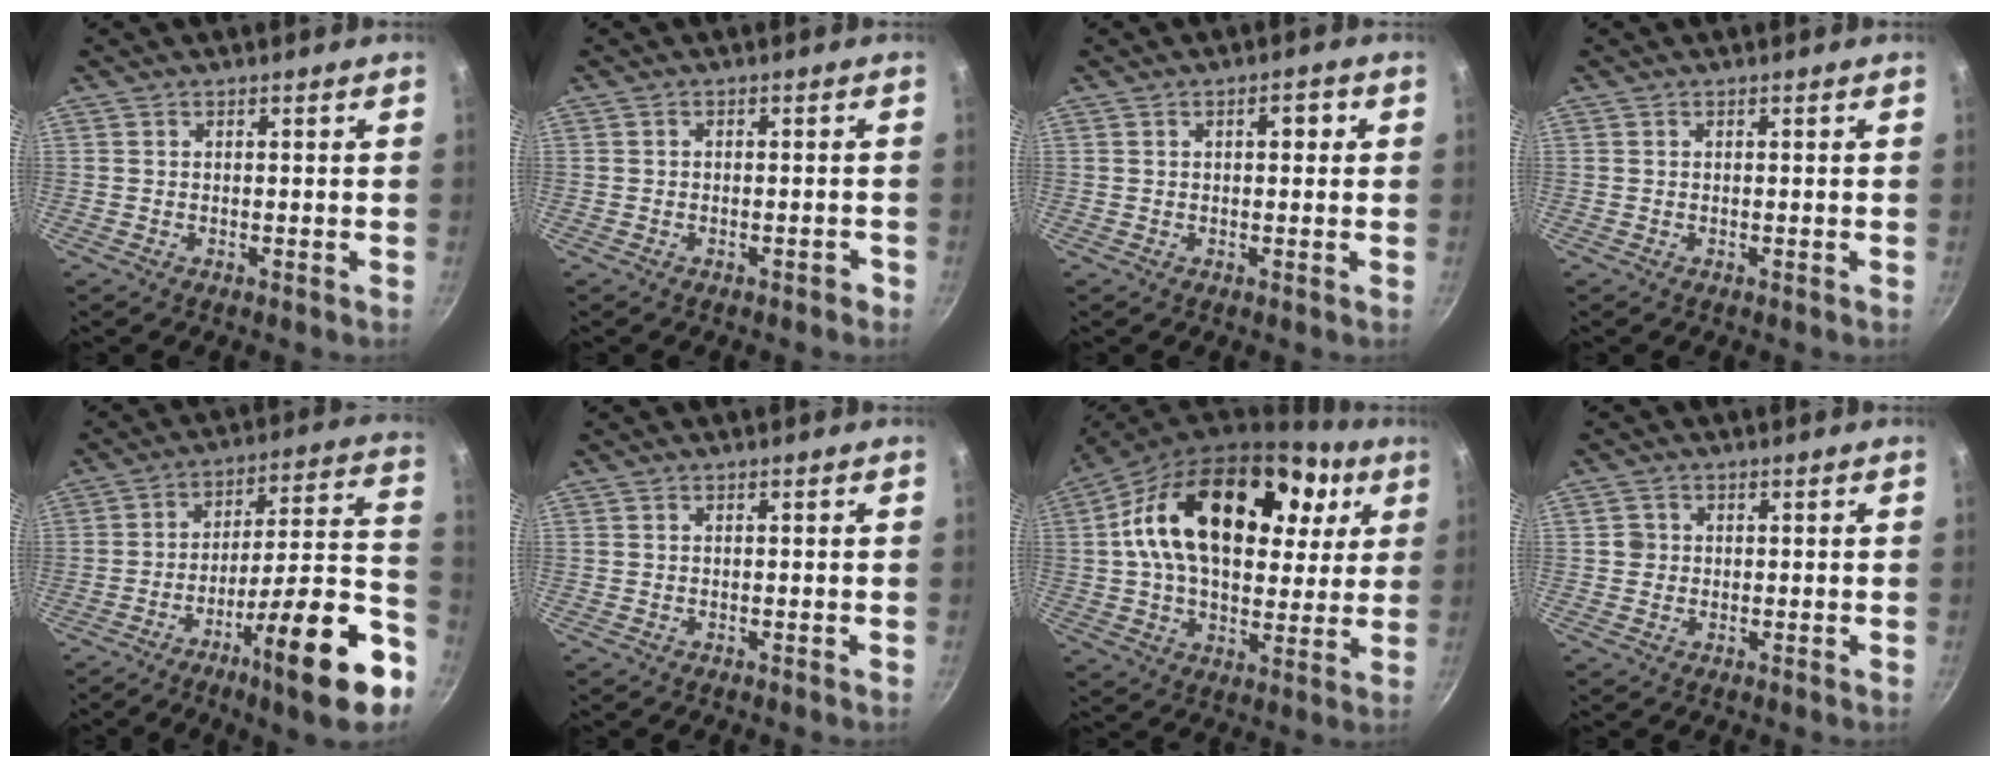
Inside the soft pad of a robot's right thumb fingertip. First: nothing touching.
{"total": 1.2, "force": [-0.9, 0.6, 0.5], "torque": [0.002, 0.017, -0.002]}
{"total": 2.9, "force": [0.7, 1.4, 2.4], "torque": [-0.025, 0.007, 0.008]}
{"total": 0.0}
{"total": 20.7, "force": [-9.8, 3.8, 17.9], "torque": [-0.225, 0.050, -0.153]}
{"total": 0.0}
{"total": 26.7, "force": [8.4, 16.3, 19.4], "torque": [-0.297, 0.007, 0.123]}
{"total": 2.1, "force": [0.2, 2.0, 0.5], "torque": [0.001, 0.006, 0.001]}